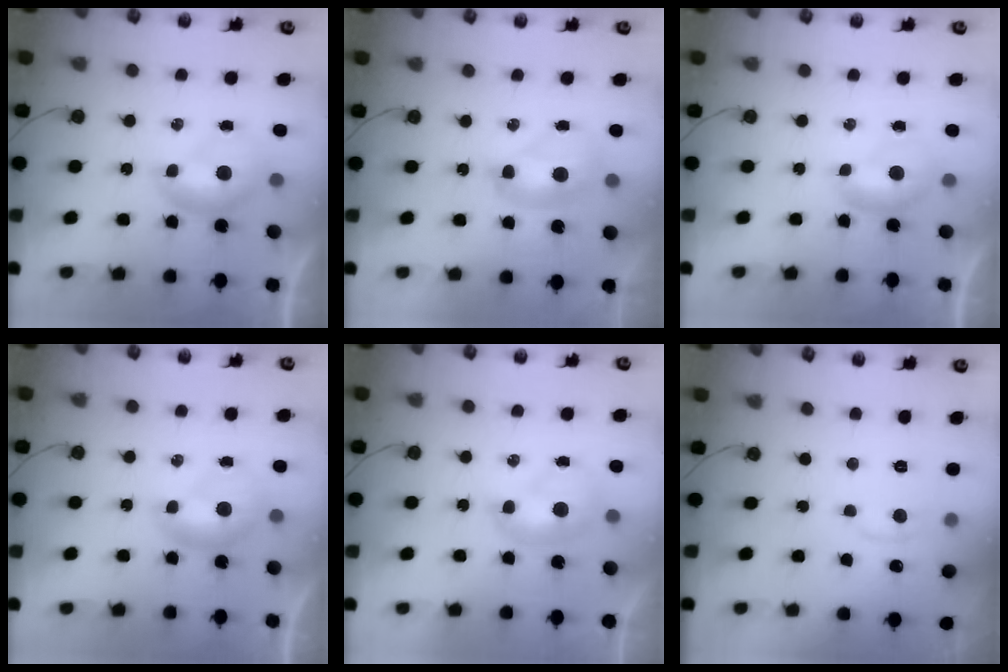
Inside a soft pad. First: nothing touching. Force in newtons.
{"total": 2.5, "press": 2.5, "slide": 0.1}
{"total": 1.3, "press": 1.1, "slide": 0.6}
{"total": 0.0}
{"total": 1.4, "press": 1.4, "slide": 0.2}
{"total": 1.1, "press": 0.7, "slide": 0.8}